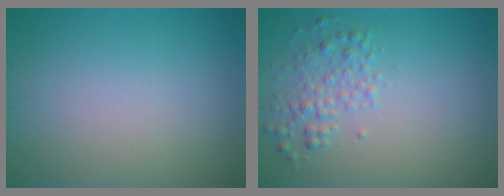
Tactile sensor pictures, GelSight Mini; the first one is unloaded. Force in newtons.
{"total": 2.2, "press": 2.2, "slide": 0.1}